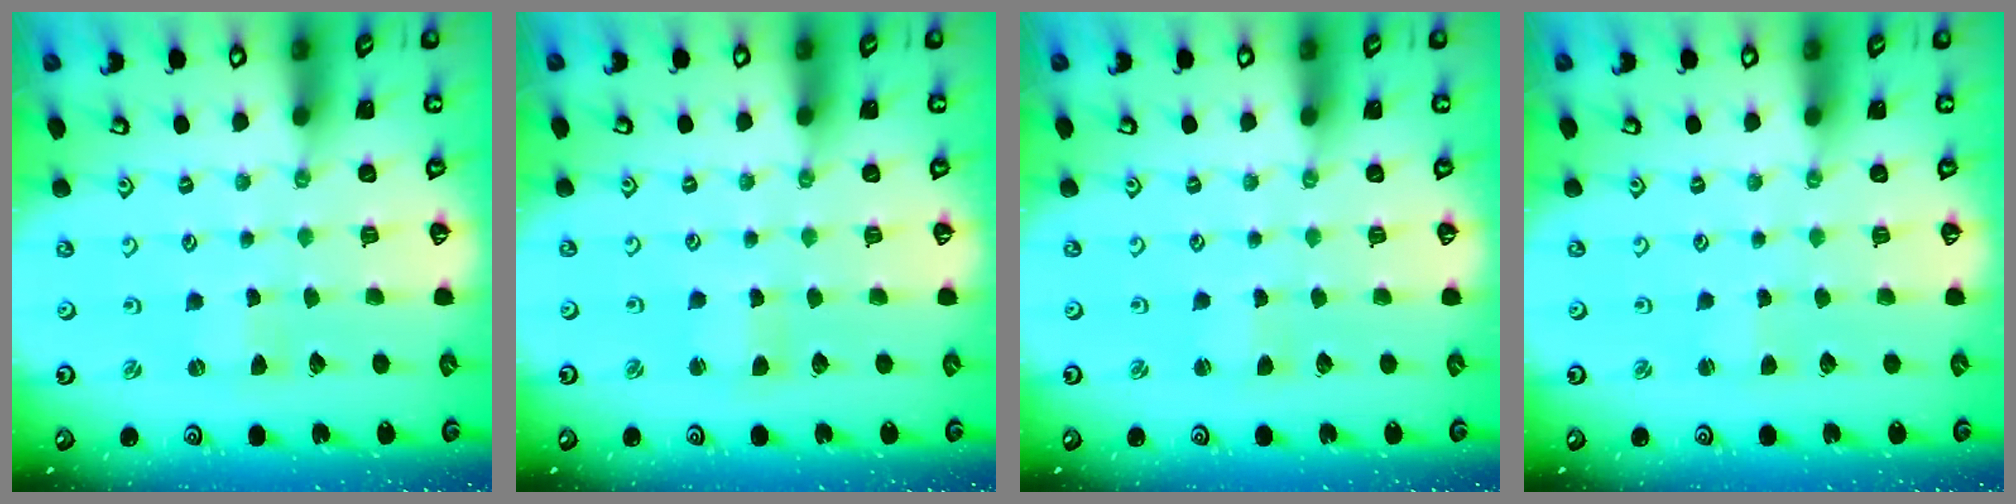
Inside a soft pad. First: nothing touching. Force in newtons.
{"total": 1.8, "press": 1.7, "slide": 0.4}
{"total": 1.5, "press": 1.5, "slide": 0.3}
{"total": 1.4, "press": 1.4, "slide": 0.3}